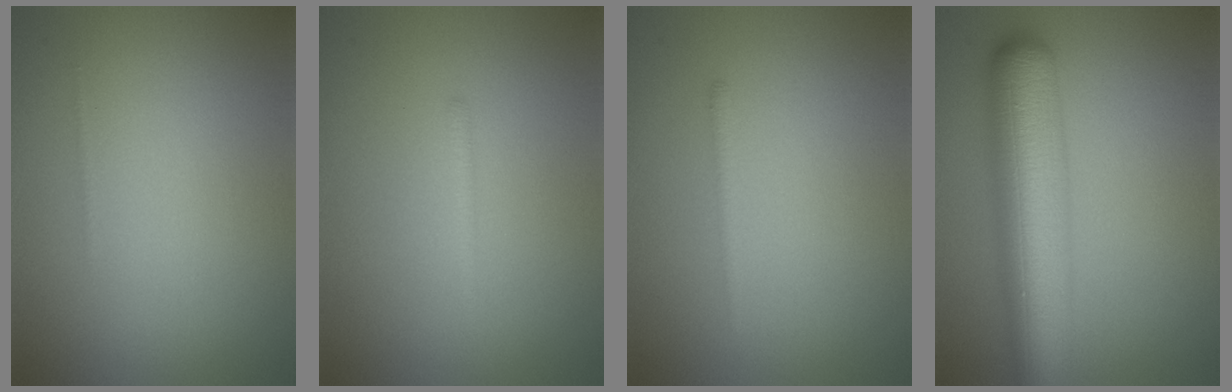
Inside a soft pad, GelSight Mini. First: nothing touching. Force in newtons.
{"total": 0.8, "press": 0.8, "slide": 0.1}
{"total": 0.8, "press": 0.8, "slide": 0.1}
{"total": 9.5, "press": 9.5, "slide": 0.2}